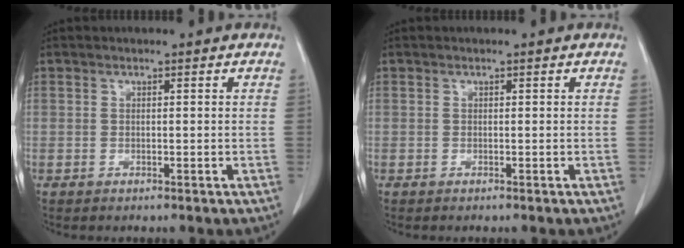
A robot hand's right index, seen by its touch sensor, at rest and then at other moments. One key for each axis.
{"total": 0.0}